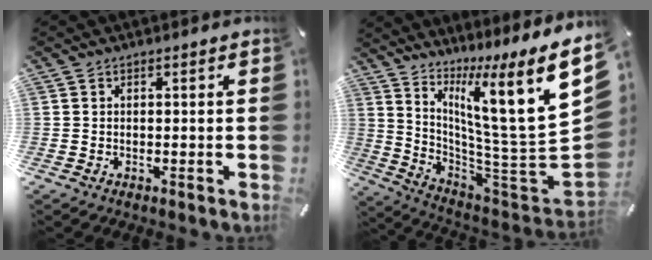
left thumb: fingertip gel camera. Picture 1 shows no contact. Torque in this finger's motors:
{"motor_torque": [3.56, 1.45, 0.95, -0.94, 0.65]}